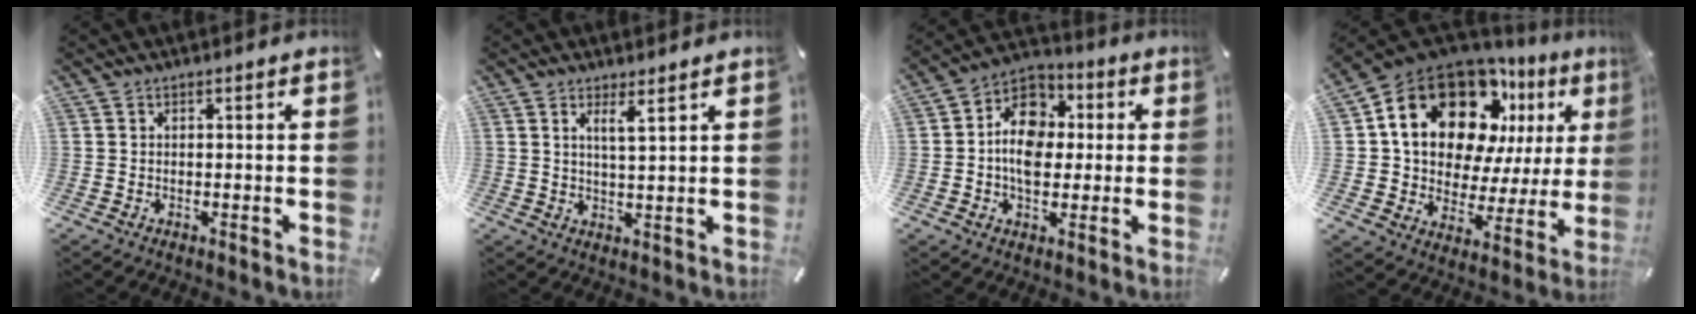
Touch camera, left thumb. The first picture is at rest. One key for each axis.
{"total": 3.8, "fx": 2.7, "fy": -0.2, "fz": 2.7, "tx": -0.060, "ty": -0.009, "tz": 0.046}
{"total": 11.2, "fx": -0.8, "fy": 8.8, "fz": 6.8, "tx": -0.120, "ty": 0.018, "tz": -0.015}
{"total": 21.9, "fx": 10.9, "fy": 13.7, "fz": 13.1, "tx": -0.216, "ty": -0.063, "tz": 0.193}